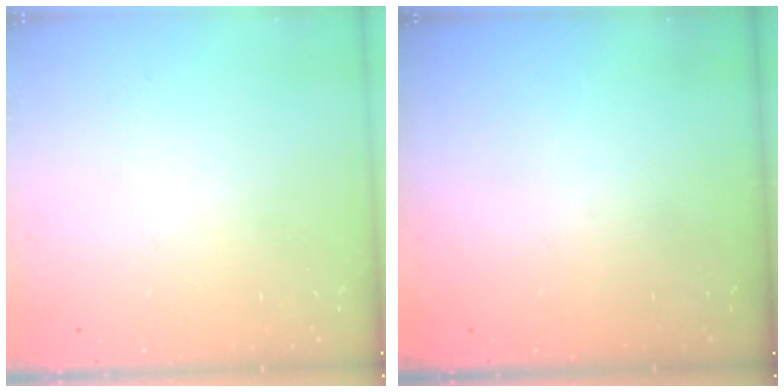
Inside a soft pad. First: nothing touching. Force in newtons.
{"total": 0.0}